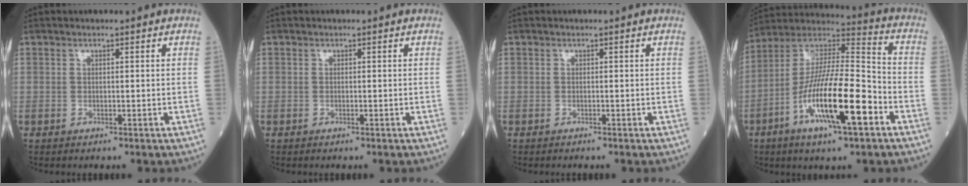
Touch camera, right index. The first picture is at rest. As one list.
[{"total": 0.0}, {"total": 0.0}, {"total": 18.2, "force": [-6.9, 3.0, 16.6], "torque": [-0.313, -0.006, -0.124]}]